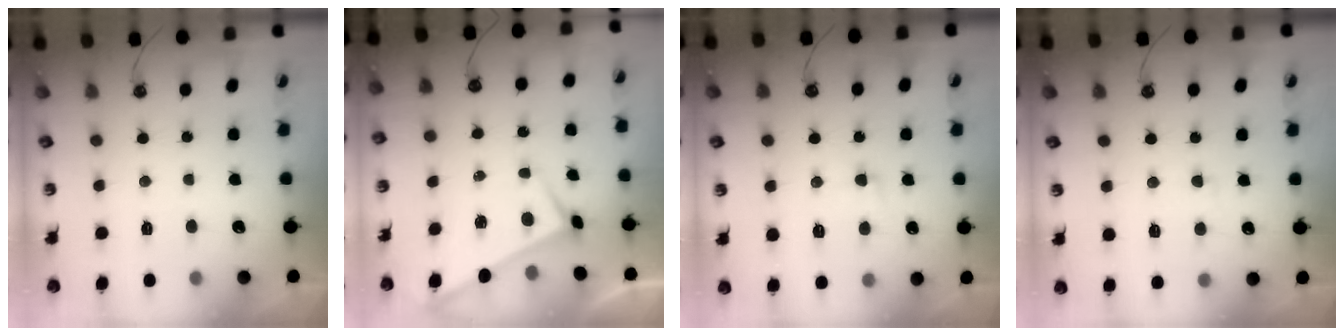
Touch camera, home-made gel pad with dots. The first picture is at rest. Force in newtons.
{"total": 3.0, "press": 2.9, "slide": 0.3}
{"total": 1.8, "press": 1.6, "slide": 0.8}
{"total": 3.0, "press": 2.9, "slide": 0.7}